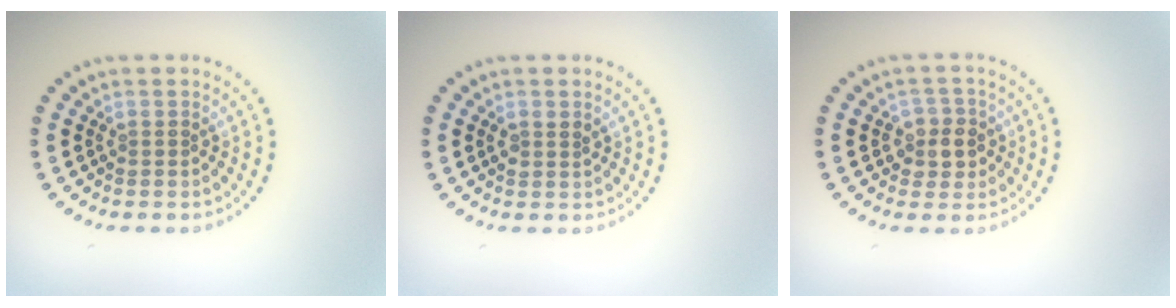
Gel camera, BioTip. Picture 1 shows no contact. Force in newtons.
{"total": 1.2, "press": 1.1, "slide": 0.4}
{"total": 2.6, "press": 2.4, "slide": 1.0}